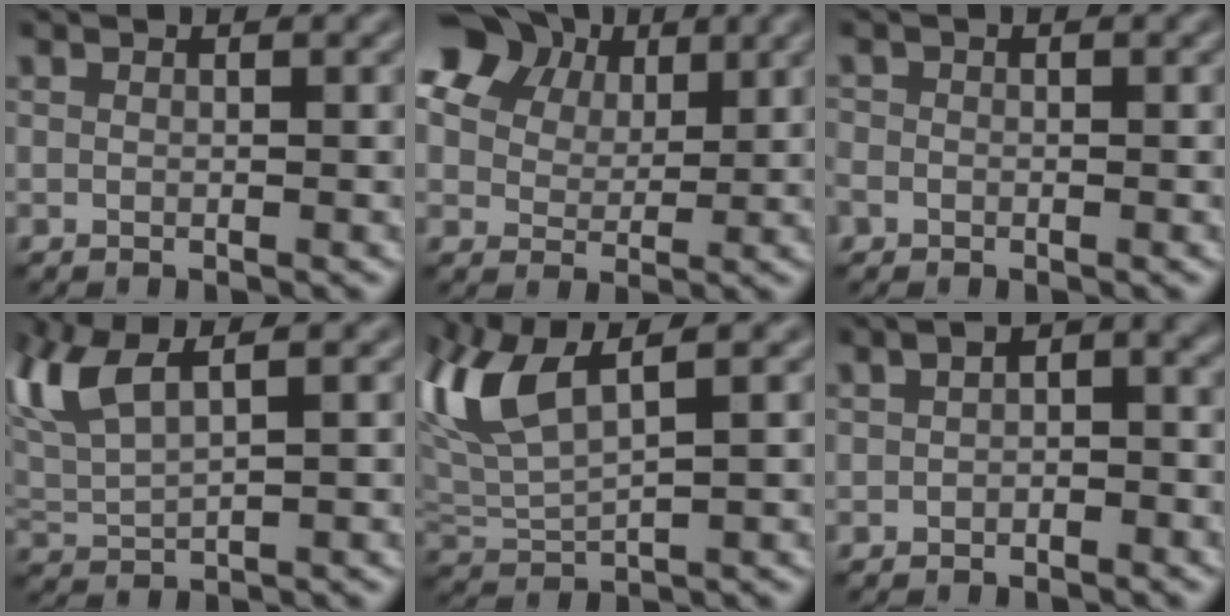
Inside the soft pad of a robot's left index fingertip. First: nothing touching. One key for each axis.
{"total": 12.9, "fx": 7.1, "fy": 8.4, "fz": 6.7, "tx": -0.146, "ty": 0.038, "tz": 0.128}
{"total": 1.2, "fx": -0.6, "fy": 1.0, "fz": 0.3, "tx": 0.000, "ty": -0.004, "tz": -0.014}
{"total": 5.7, "fx": 2.9, "fy": 1.9, "fz": 4.5, "tx": -0.114, "ty": 0.017, "tz": 0.059}
{"total": 7.0, "fx": 3.1, "fy": 2.4, "fz": 5.9, "tx": -0.140, "ty": 0.017, "tz": 0.059}
{"total": 2.8, "fx": -0.2, "fy": 1.7, "fz": 2.2, "tx": -0.028, "ty": 0.008, "tz": -0.012}